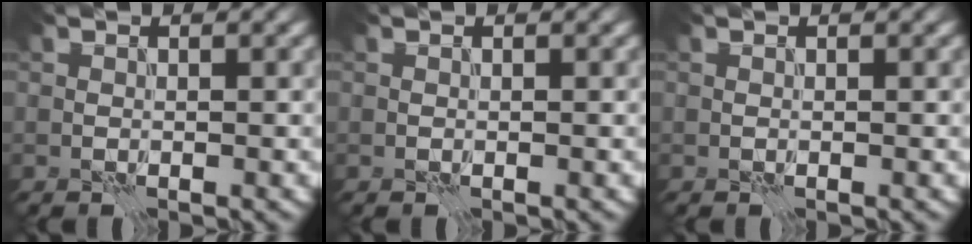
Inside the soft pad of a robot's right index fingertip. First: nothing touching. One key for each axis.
{"total": 0.0}
{"total": 0.0}